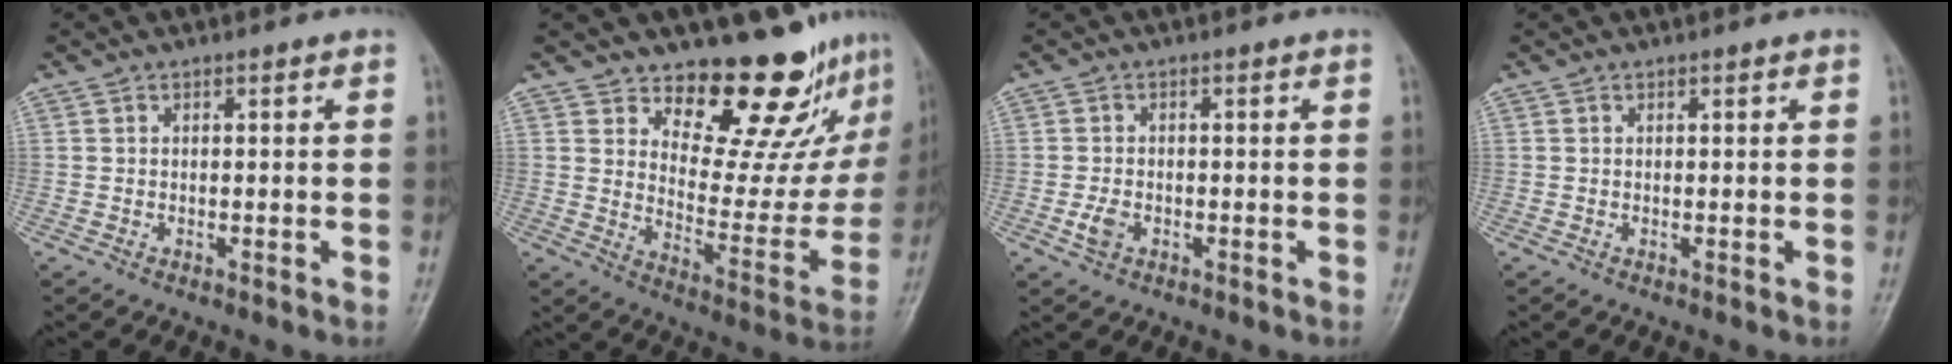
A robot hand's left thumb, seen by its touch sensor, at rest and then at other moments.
{"total": 17.3, "force": [13.8, 7.2, 7.6], "torque": [-0.031, -0.124, 0.190]}
{"total": 2.6, "force": [-1.0, 1.8, 1.6], "torque": [-0.032, 0.002, -0.018]}
{"total": 0.0}